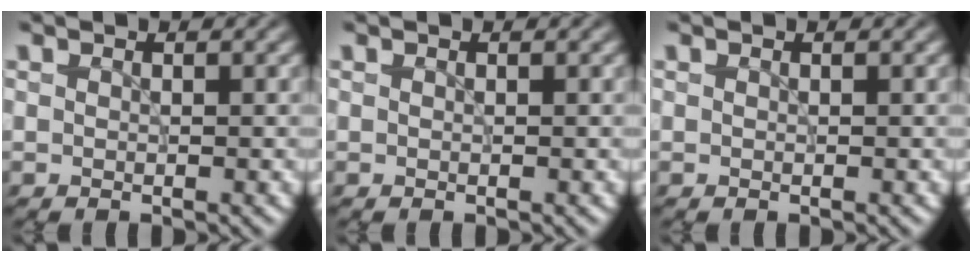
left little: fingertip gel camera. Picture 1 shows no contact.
{"total": 0.0}
{"total": 0.0}